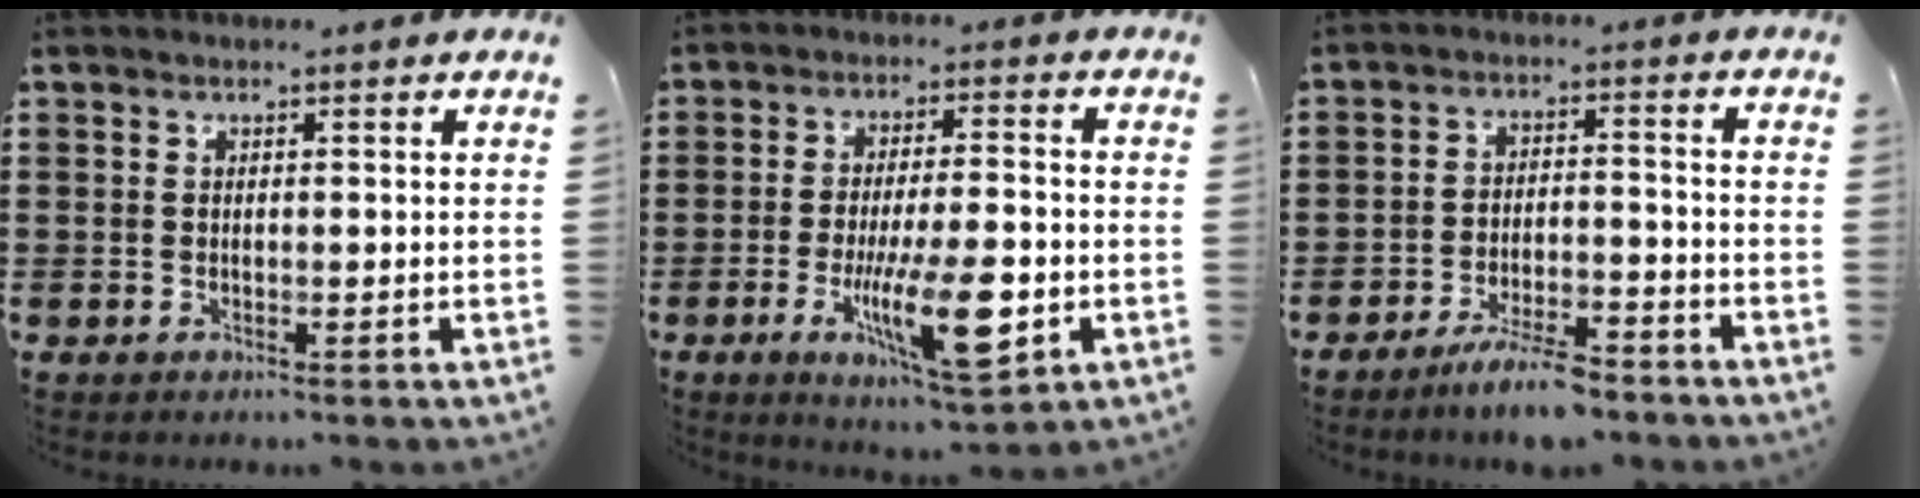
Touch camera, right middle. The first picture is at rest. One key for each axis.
{"total": 12.2, "fx": -3.8, "fy": 3.5, "fz": 11.0, "tx": -0.195, "ty": -0.008, "tz": -0.063}
{"total": 5.7, "fx": -5.0, "fy": 0.7, "fz": 2.7, "tx": -0.055, "ty": -0.001, "tz": -0.096}